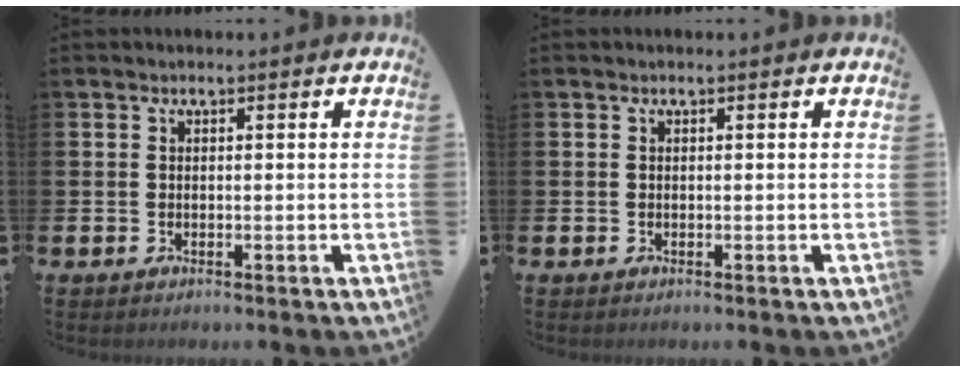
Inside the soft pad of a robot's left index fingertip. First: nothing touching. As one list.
[{"total": 0.0}]